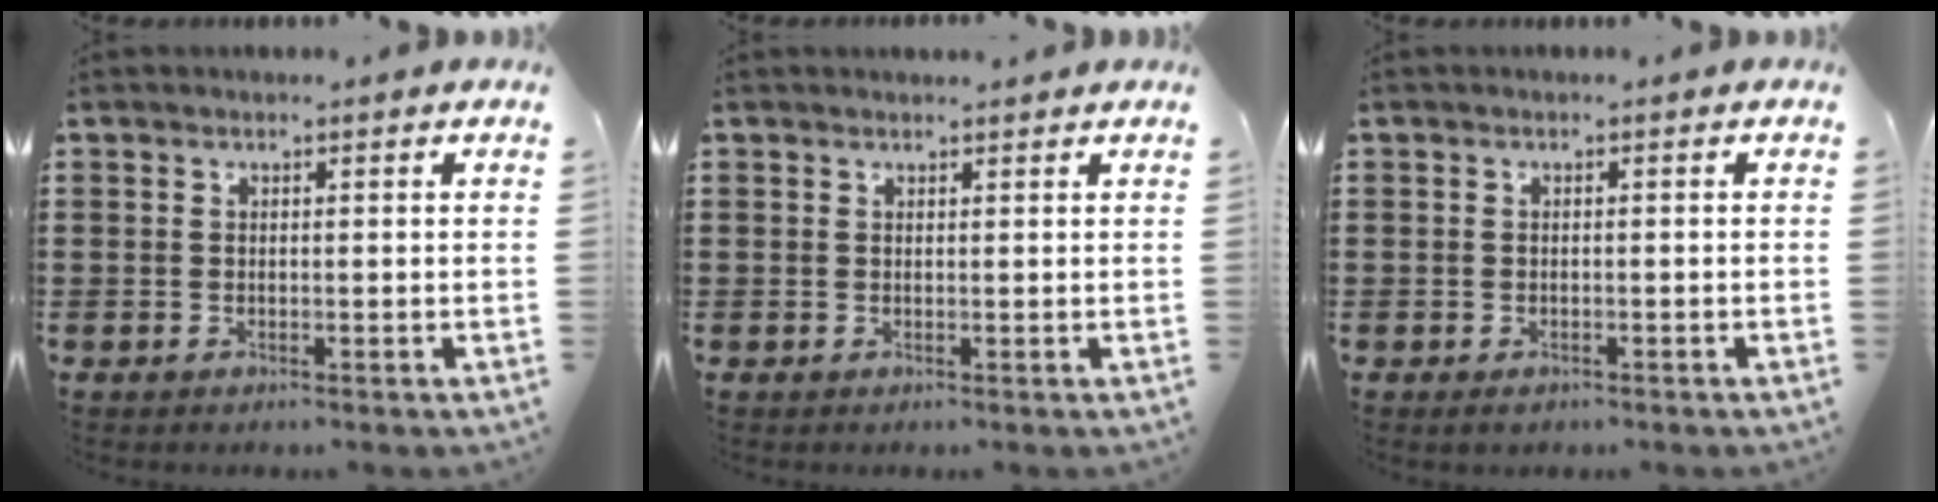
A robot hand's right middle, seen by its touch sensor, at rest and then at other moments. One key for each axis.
{"total": 0.7, "fx": 0.7, "fy": 0.0, "fz": 0.1, "tx": 0.004, "ty": -0.004, "tz": 0.012}
{"total": 0.6, "fx": -0.5, "fy": 0.2, "fz": 0.1, "tx": -0.003, "ty": -0.001, "tz": -0.010}